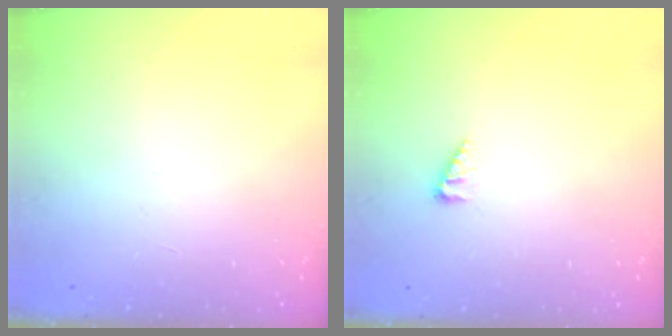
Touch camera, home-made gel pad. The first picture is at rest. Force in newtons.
{"total": 2.4, "press": 2.4, "slide": 0.4}